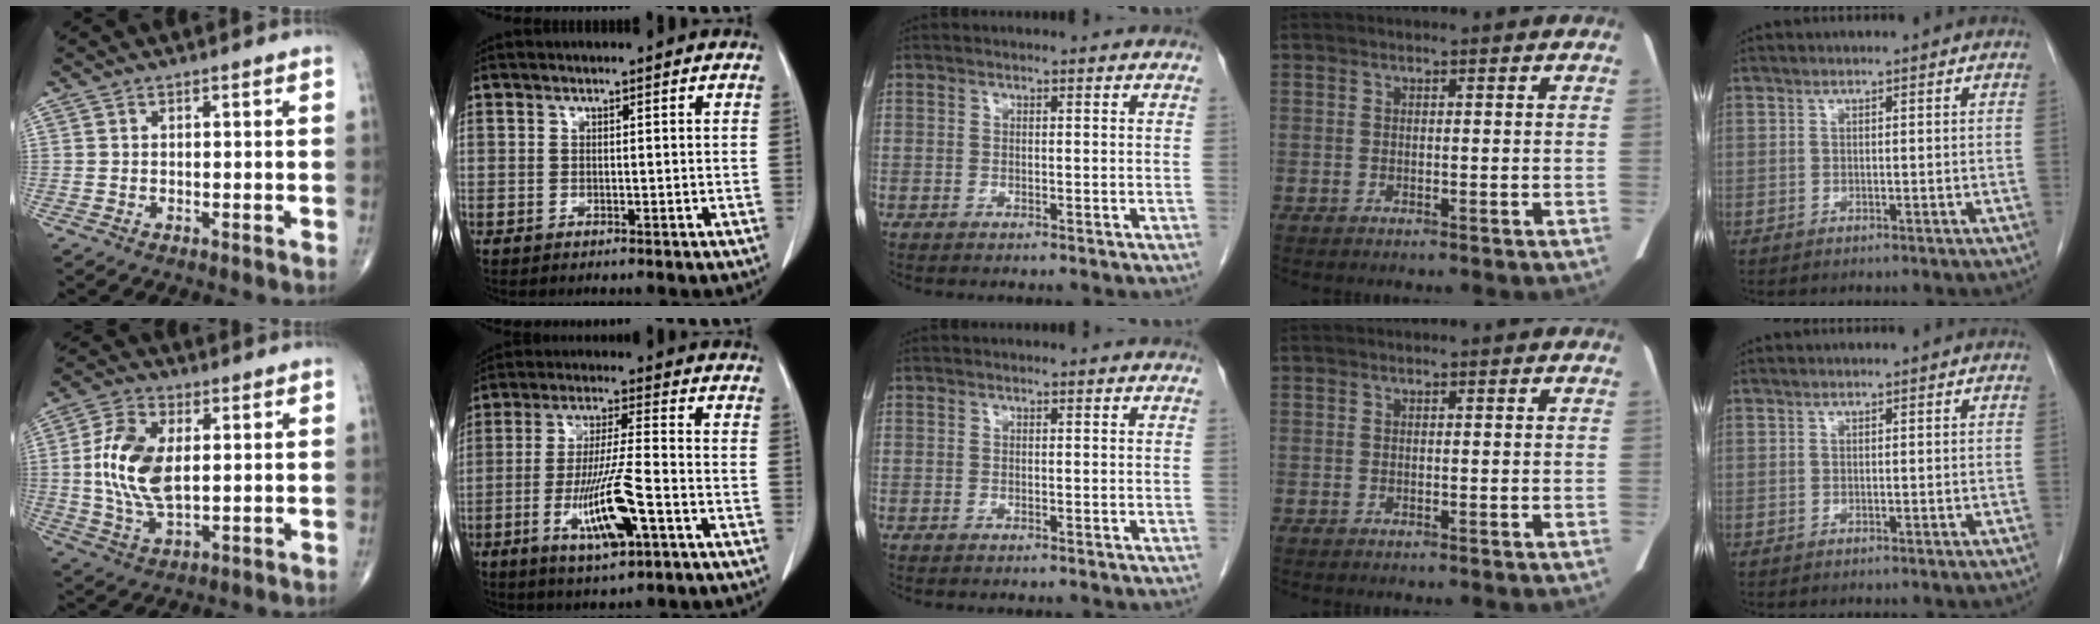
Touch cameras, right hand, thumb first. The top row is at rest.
{"thumb": {"total": 12.3, "force": [1.3, 6.5, 10.4], "torque": [-0.209, -0.003, 0.026]}, "index": {"total": 12.4, "force": [-4.6, 1.0, 11.4], "torque": [-0.224, -0.018, -0.080]}}